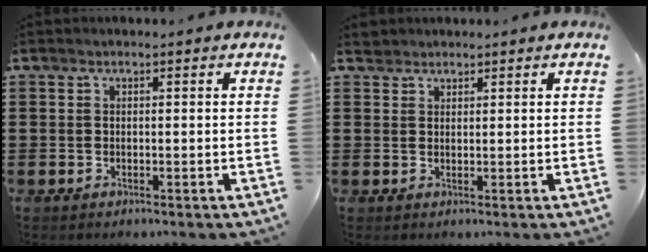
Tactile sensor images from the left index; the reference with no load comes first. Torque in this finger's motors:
{"motor_torque": [-0.13, 0.03, -0.31, -0.11]}